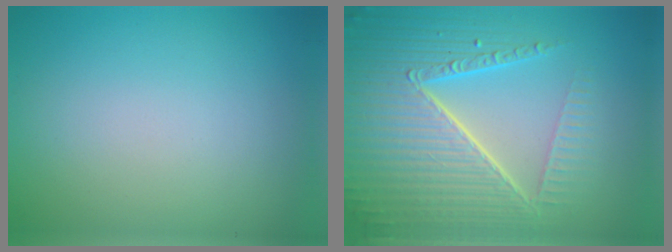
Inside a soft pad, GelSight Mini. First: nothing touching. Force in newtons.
{"total": 8.5, "press": 5.9, "slide": 6.1}